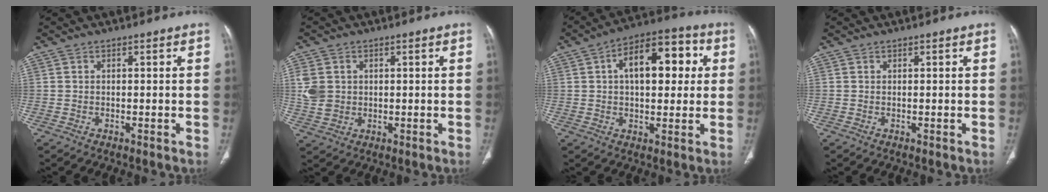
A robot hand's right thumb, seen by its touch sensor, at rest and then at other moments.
{"total": 10.0, "force": [1.1, 8.5, 5.2], "torque": [-0.097, 0.006, 0.034]}
{"total": 15.0, "force": [3.2, 8.1, 12.2], "torque": [-0.149, 0.027, 0.043]}
{"total": 0.0}